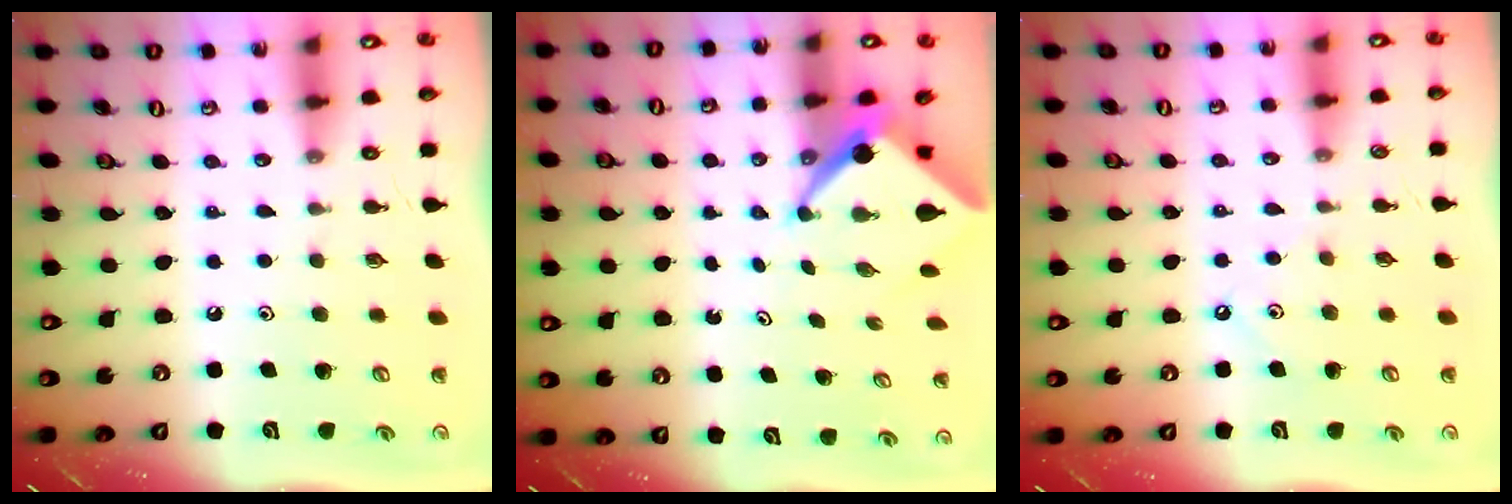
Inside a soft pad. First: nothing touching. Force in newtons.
{"total": 4.8, "press": 4.8, "slide": 0.3}
{"total": 3.2, "press": 3.2, "slide": 0.3}